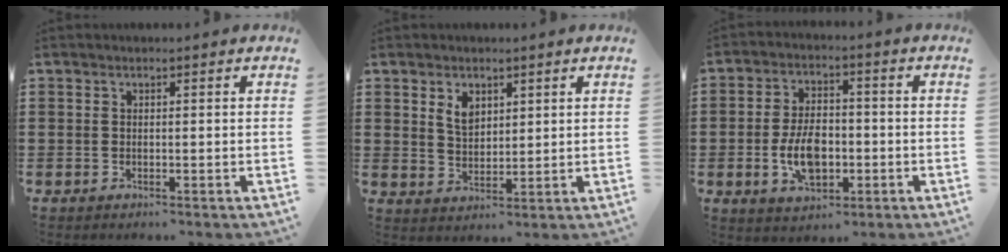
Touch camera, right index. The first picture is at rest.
{"total": 3.5, "force": [1.8, 2.2, 2.1], "torque": [-0.049, 0.008, 0.033]}
{"total": 7.9, "force": [-1.8, 4.7, 6.1], "torque": [-0.110, 0.002, -0.037]}